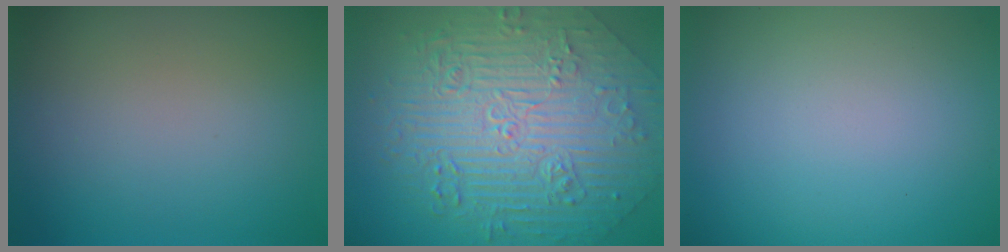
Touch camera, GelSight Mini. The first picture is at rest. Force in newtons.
{"total": 11.1, "press": 7.5, "slide": 8.2}
{"total": 0.0}